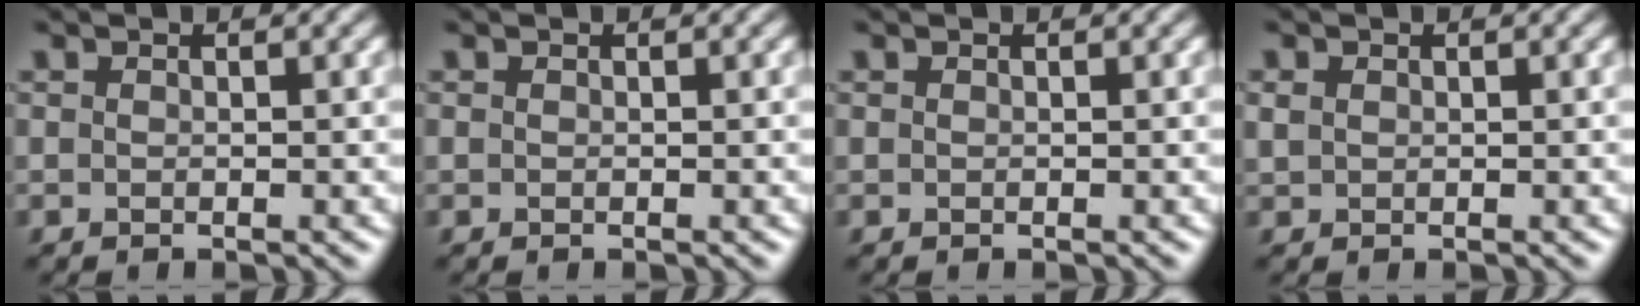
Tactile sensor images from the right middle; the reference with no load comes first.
{"total": 0.0}
{"total": 0.0}
{"total": 0.9, "force": [0.3, 0.8, 0.4], "torque": [-0.009, 0.000, 0.008]}